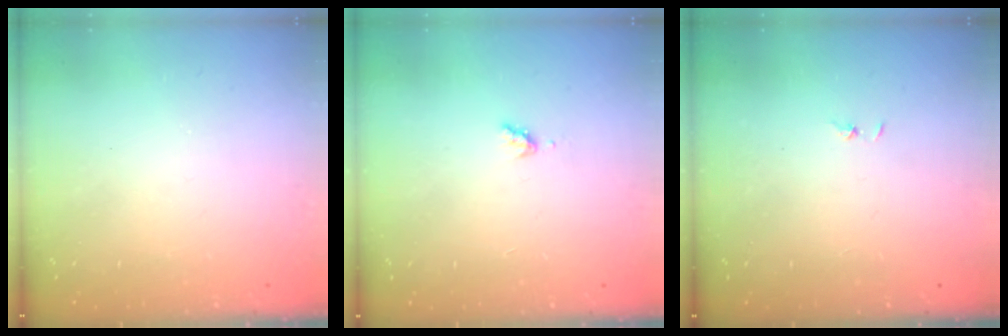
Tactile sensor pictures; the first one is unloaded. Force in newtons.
{"total": 4.4, "press": 4.4, "slide": 0.3}
{"total": 0.7, "press": 0.7, "slide": 0.1}